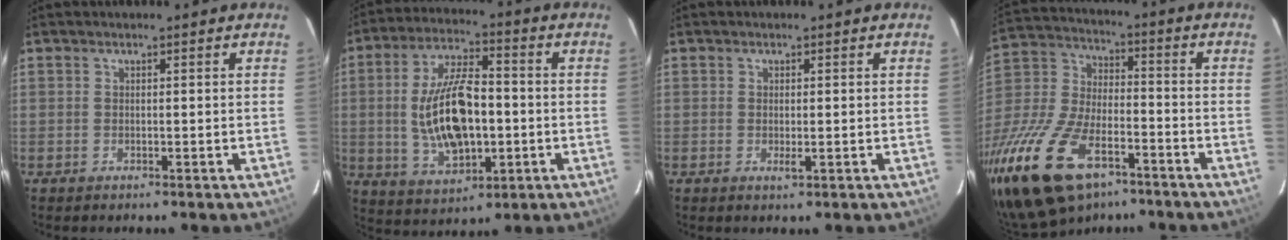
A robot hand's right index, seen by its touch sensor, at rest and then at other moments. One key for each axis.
{"total": 15.9, "fx": -1.2, "fy": 7.6, "fz": 13.9, "tx": -0.272, "ty": 0.003, "tz": -0.009}
{"total": 1.4, "fx": -0.2, "fy": 0.3, "fz": 1.3, "tx": -0.025, "ty": -0.003, "tz": -0.002}
{"total": 23.5, "fx": -13.9, "fy": 11.7, "fz": 15.0, "tx": -0.323, "ty": -0.021, "tz": -0.249}